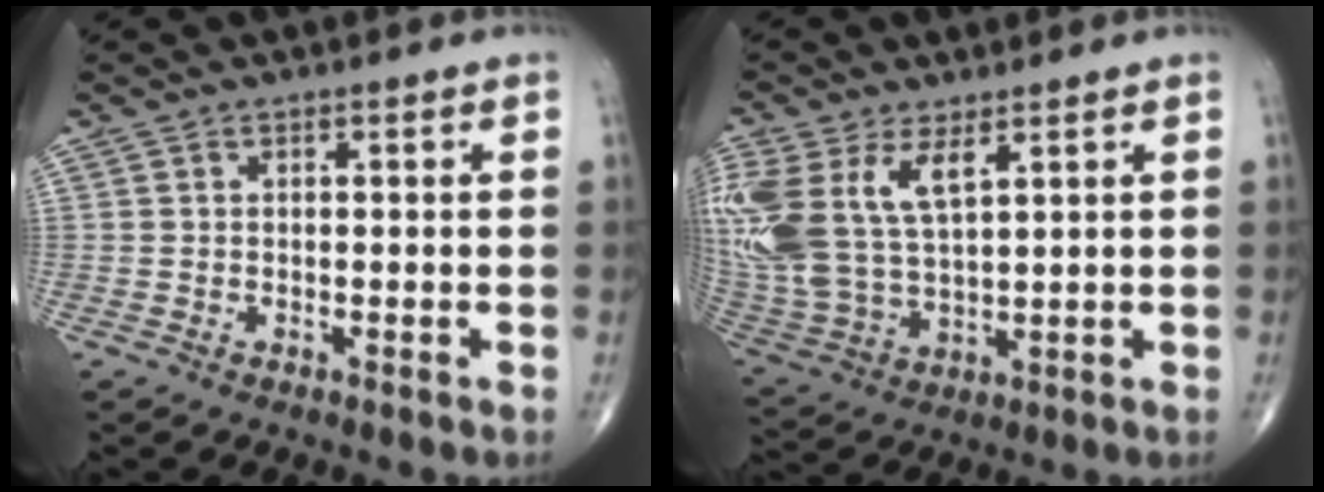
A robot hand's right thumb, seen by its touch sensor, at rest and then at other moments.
{"total": 17.7, "force": [6.7, 9.1, 13.6], "torque": [-0.318, -0.012, 0.141]}